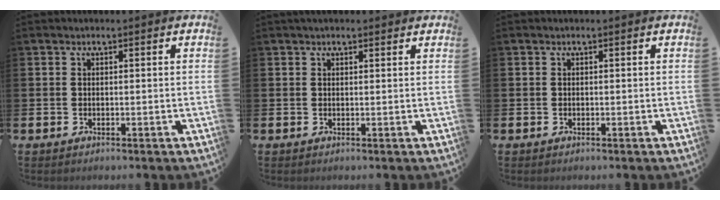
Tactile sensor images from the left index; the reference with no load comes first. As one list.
[{"total": 1.2, "force": [1.1, 0.3, 0.4], "torque": [0.004, 0.000, 0.017]}, {"total": 0.0}]